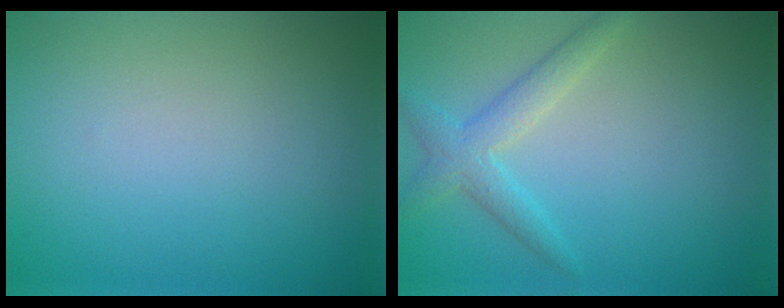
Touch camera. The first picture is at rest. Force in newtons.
{"total": 2.6, "press": 2.6, "slide": 0.2}